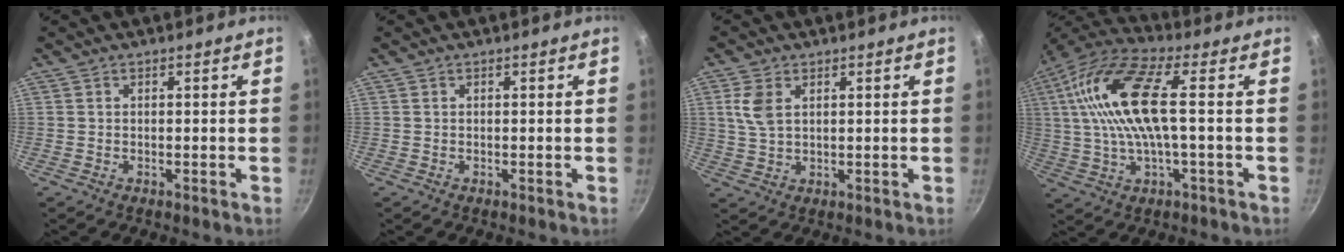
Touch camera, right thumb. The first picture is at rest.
{"total": 0.0}
{"total": 5.3, "force": [1.8, 3.2, 3.8], "torque": [-0.079, -0.003, 0.037]}
{"total": 17.3, "force": [1.9, 5.7, 16.2], "torque": [-0.323, 0.022, 0.027]}